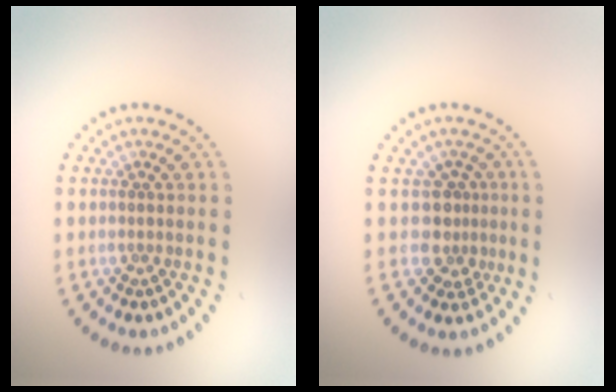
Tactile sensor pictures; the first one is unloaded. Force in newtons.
{"total": 2.6, "press": 1.9, "slide": 1.7}